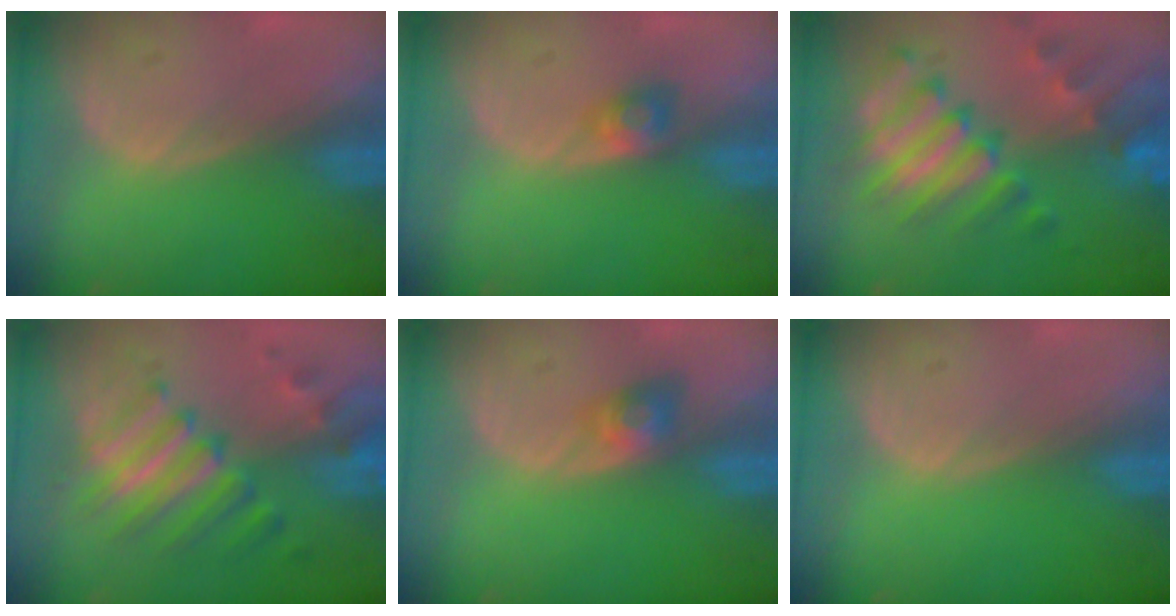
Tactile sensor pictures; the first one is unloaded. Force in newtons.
{"total": 2.5, "press": 2.4, "slide": 0.7}
{"total": 11.3, "press": 9.8, "slide": 5.8}
{"total": 8.9, "press": 8.5, "slide": 2.7}
{"total": 3.2, "press": 2.8, "slide": 1.5}
{"total": 0.0}